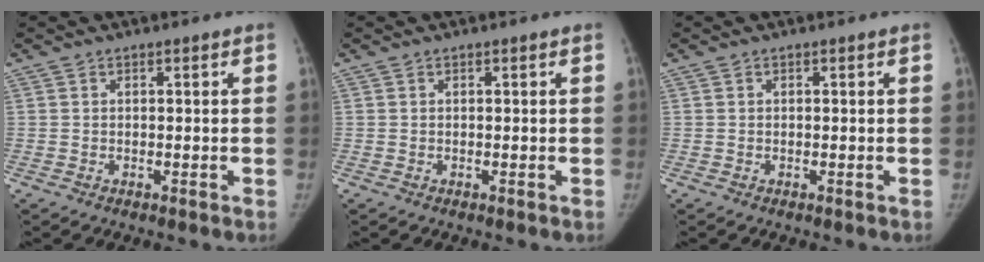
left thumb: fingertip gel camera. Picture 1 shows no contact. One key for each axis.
{"total": 0.0}
{"total": 0.0}